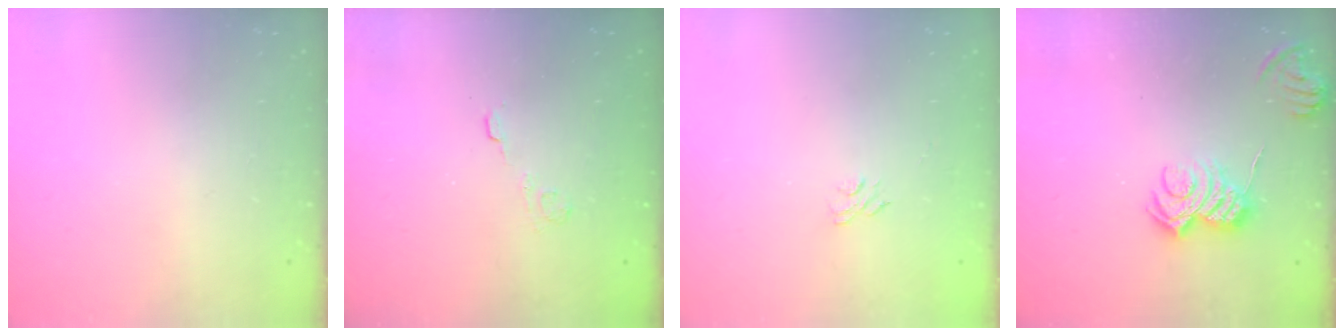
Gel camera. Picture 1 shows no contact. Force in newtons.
{"total": 2.7, "press": 2.3, "slide": 1.4}
{"total": 4.2, "press": 4.0, "slide": 1.1}
{"total": 7.8, "press": 7.7, "slide": 0.9}